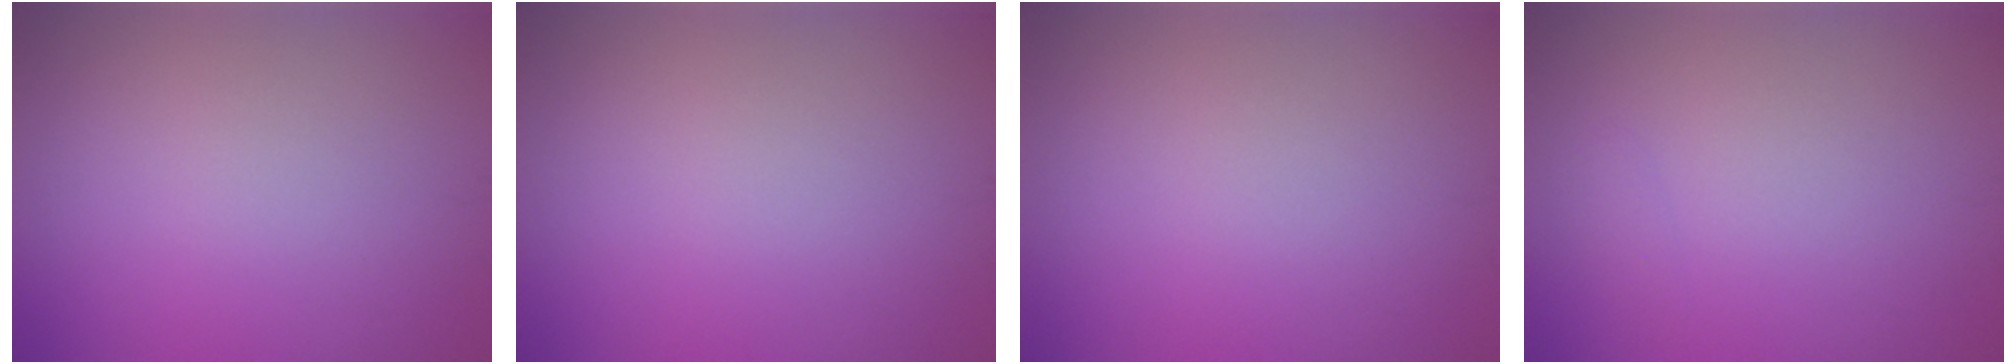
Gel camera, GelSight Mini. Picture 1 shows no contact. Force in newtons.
{"total": 0.0}
{"total": 0.0}
{"total": 0.5, "press": 0.5, "slide": 0.0}